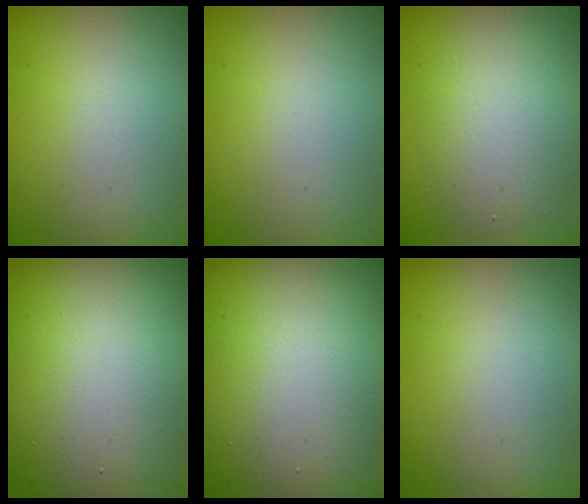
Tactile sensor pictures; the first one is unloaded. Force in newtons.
{"total": 0.0}
{"total": 4.1, "press": 4.1, "slide": 0.4}
{"total": 16.3, "press": 16.3, "slide": 1.1}
{"total": 20.1, "press": 20.1, "slide": 0.9}
{"total": 0.0}